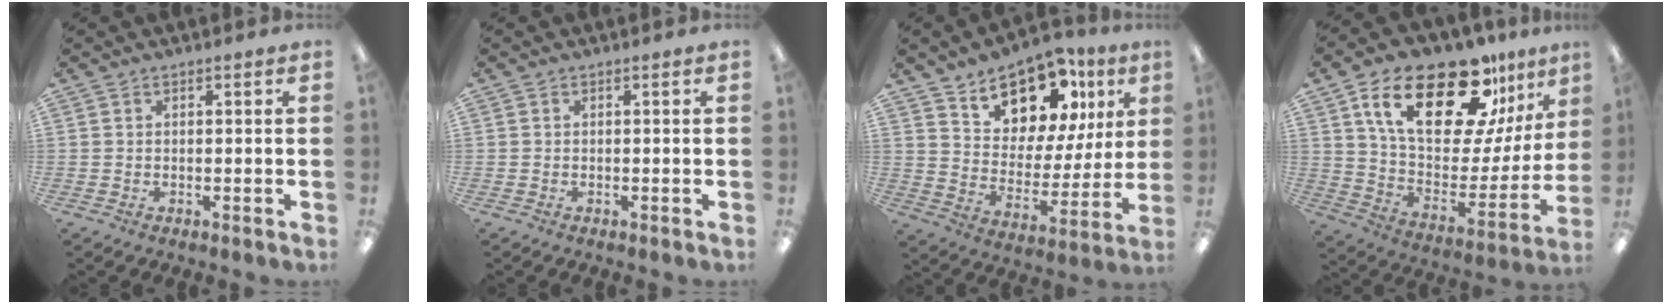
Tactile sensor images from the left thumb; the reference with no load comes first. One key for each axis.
{"total": 0.0}
{"total": 14.8, "fx": 11.3, "fy": 7.8, "fz": 5.6, "tx": -0.099, "ty": -0.079, "tz": 0.207}
{"total": 26.8, "fx": 16.9, "fy": 11.2, "fz": 17.4, "tx": -0.288, "ty": -0.096, "tz": 0.288}